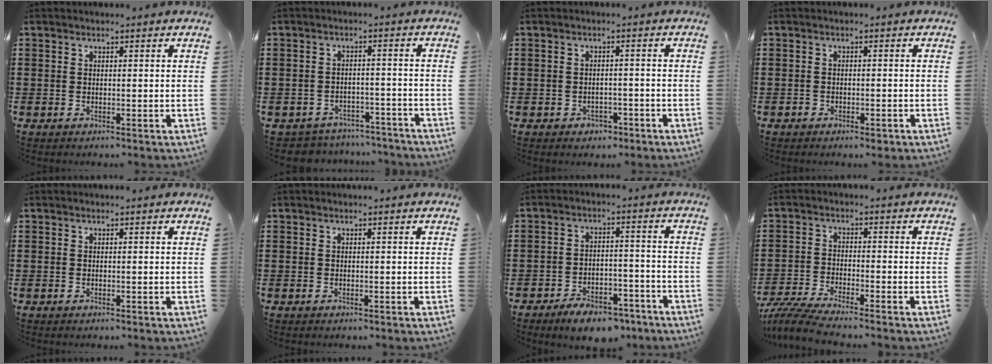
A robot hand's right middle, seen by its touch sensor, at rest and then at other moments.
{"total": 3.6, "force": [-3.5, 0.6, -0.3], "torque": [-0.003, 0.002, -0.077]}
{"total": 1.5, "force": [-1.3, 0.9, 0.1], "torque": [-0.008, 0.000, -0.030]}
{"total": 1.1, "force": [-0.9, 0.6, 0.4], "torque": [-0.009, -0.001, -0.017]}
{"total": 0.0}
{"total": 0.0}
{"total": 5.9, "force": [-5.4, 1.5, 2.1], "torque": [-0.036, 0.010, -0.102]}
{"total": 4.5, "force": [-4.2, -0.1, 1.6], "torque": [-0.050, -0.016, -0.088]}